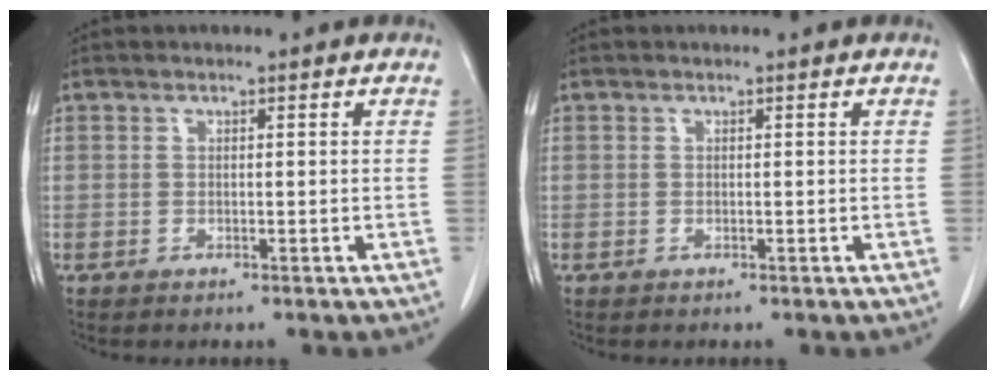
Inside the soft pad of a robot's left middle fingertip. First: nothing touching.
{"total": 0.0}